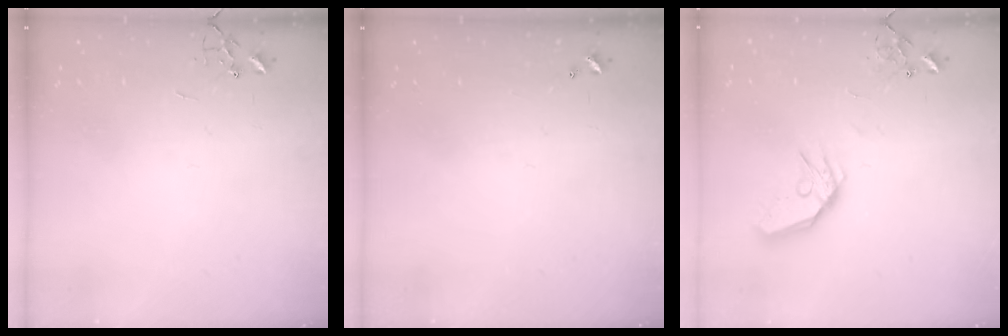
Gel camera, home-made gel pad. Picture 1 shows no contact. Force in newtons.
{"total": 0.0}
{"total": 12.5, "press": 12.4, "slide": 0.9}